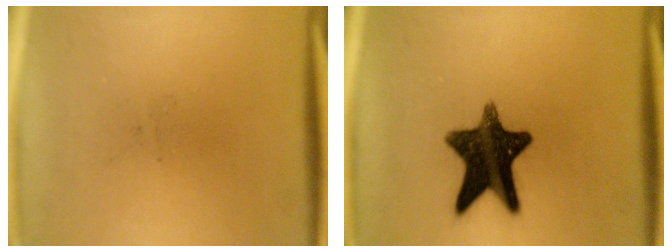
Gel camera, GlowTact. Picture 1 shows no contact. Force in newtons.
{"total": 13.5}